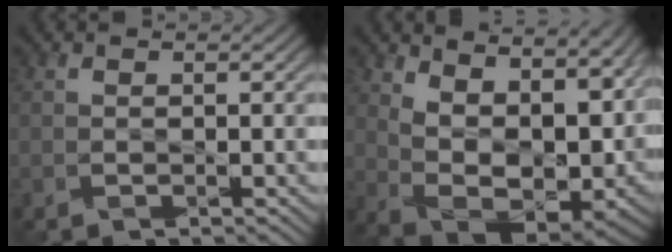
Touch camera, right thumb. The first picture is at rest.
{"total": 15.2, "force": [6.0, 7.8, 11.6], "torque": [-0.199, 0.002, 0.118]}